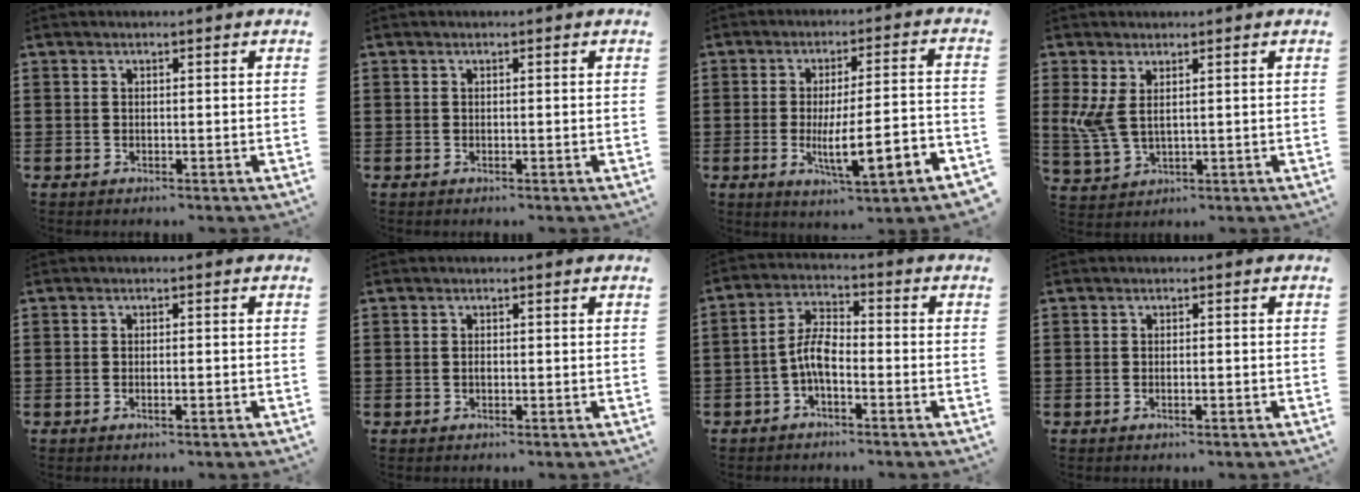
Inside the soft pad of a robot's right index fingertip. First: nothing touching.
{"total": 0.0}
{"total": 9.8, "force": [-3.3, 2.2, 9.0], "torque": [-0.142, -0.005, -0.054]}
{"total": 4.6, "force": [1.6, 2.1, 3.8], "torque": [-0.107, -0.008, 0.021]}
{"total": 1.1, "force": [-0.4, 0.2, 1.0], "torque": [-0.019, -0.002, -0.007]}
{"total": 0.8, "force": [-0.1, 0.4, 0.7], "torque": [-0.016, 0.000, -0.002]}
{"total": 5.6, "force": [-2.0, 2.4, 4.7], "torque": [-0.111, 0.004, -0.045]}
{"total": 0.9, "force": [-0.3, 0.2, 0.8], "torque": [-0.015, -0.004, -0.005]}